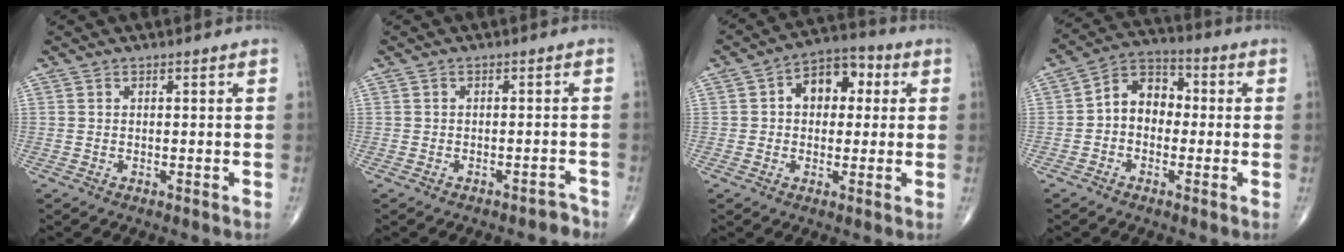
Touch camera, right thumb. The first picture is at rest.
{"total": 2.4, "force": [-2.1, 1.1, 0.2], "torque": [0.002, 0.022, -0.027]}
{"total": 9.7, "force": [2.0, 6.9, 6.6], "torque": [-0.058, 0.023, 0.020]}
{"total": 8.3, "force": [-0.5, 6.3, 5.3], "torque": [-0.055, 0.030, -0.027]}